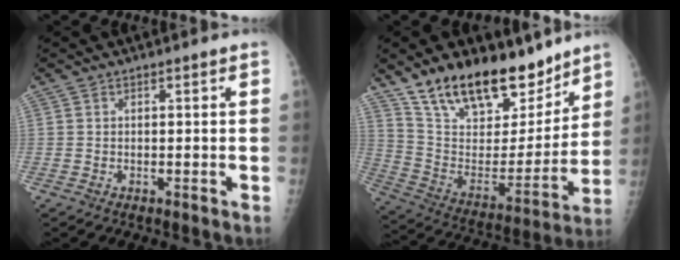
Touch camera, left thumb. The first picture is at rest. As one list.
[{"total": 23.5, "force": [17.3, 10.7, 11.7], "torque": [-0.159, -0.080, 0.297]}]